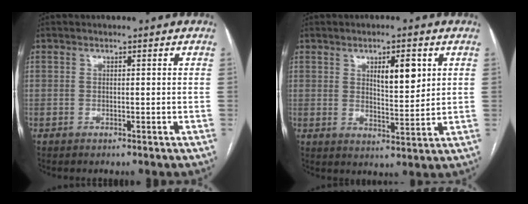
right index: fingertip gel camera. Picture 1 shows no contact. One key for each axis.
{"total": 6.3, "fx": 2.5, "fy": 1.8, "fz": 5.5, "tx": -0.090, "ty": -0.004, "tz": 0.043}